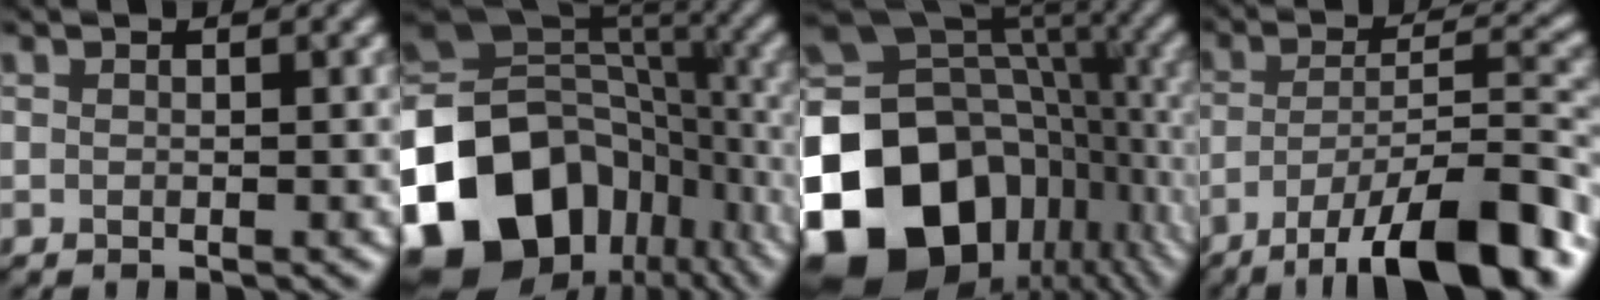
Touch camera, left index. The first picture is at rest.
{"total": 18.5, "force": [-8.3, 13.7, 9.3], "torque": [-0.218, -0.020, -0.141]}
{"total": 21.4, "force": [-6.8, 16.3, 12.0], "torque": [-0.252, -0.007, -0.112]}
{"total": 11.9, "force": [-7.5, 3.0, 8.7], "torque": [-0.133, 0.002, -0.129]}